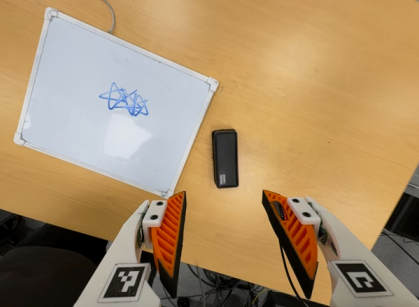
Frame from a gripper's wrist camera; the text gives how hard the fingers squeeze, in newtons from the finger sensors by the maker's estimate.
{"total": 0.0}